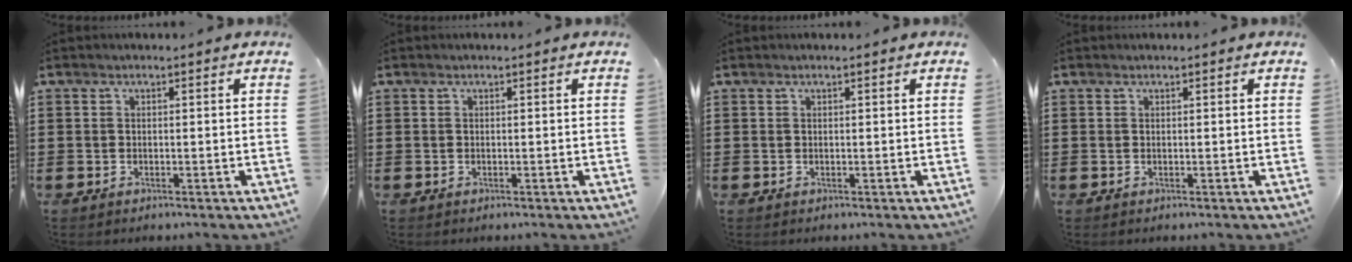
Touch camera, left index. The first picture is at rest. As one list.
[{"total": 0.0}, {"total": 0.0}, {"total": 0.0}]